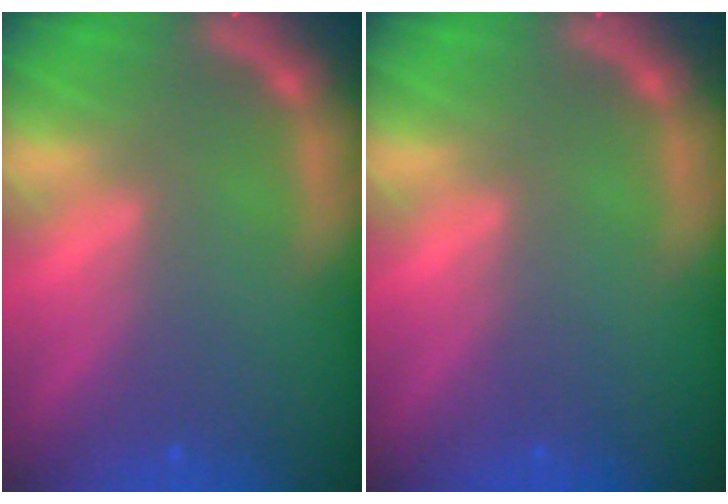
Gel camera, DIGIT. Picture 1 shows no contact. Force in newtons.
{"total": 0.0}